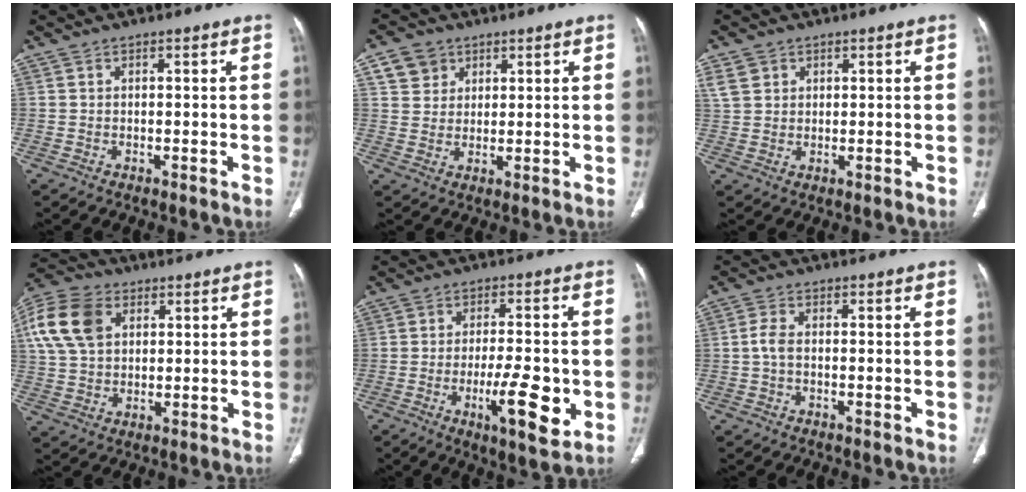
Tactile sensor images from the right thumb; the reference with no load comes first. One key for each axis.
{"total": 7.0, "fx": 3.4, "fy": 5.9, "fz": 1.7, "tx": -0.007, "ty": -0.010, "tz": 0.063}
{"total": 4.5, "fx": 2.1, "fy": 3.6, "fz": 1.8, "tx": -0.025, "ty": -0.001, "tz": 0.049}
{"total": 14.3, "fx": 4.7, "fy": 10.0, "fz": 9.1, "tx": -0.180, "ty": 0.007, "tz": 0.088}
{"total": 11.0, "fx": -3.1, "fy": 3.1, "fz": 10.1, "tx": -0.153, "ty": 0.000, "tz": -0.045}
{"total": 2.5, "fx": -0.3, "fy": 1.3, "fz": 2.1, "tx": -0.043, "ty": 0.004, "tz": -0.011}